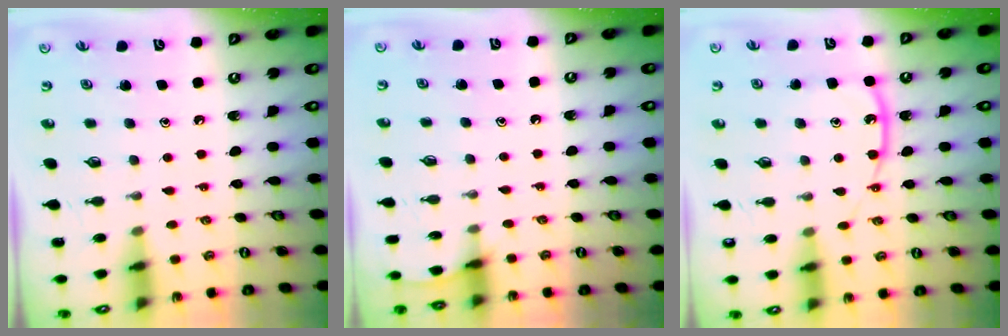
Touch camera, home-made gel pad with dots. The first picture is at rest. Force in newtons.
{"total": 3.6, "press": 3.6, "slide": 0.5}
{"total": 11.7, "press": 11.7, "slide": 0.9}